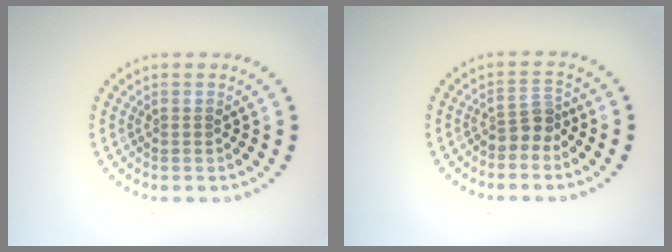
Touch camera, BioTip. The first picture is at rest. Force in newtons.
{"total": 2.2, "press": 1.7, "slide": 1.4}